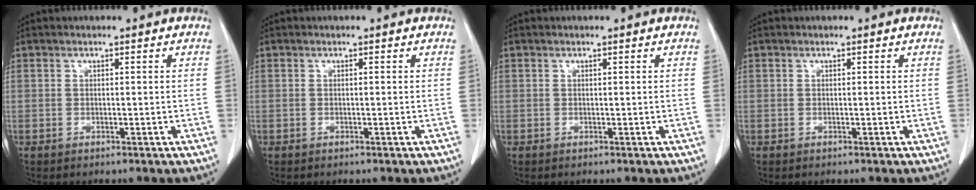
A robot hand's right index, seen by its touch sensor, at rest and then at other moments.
{"total": 0.0}
{"total": 0.0}
{"total": 0.0}